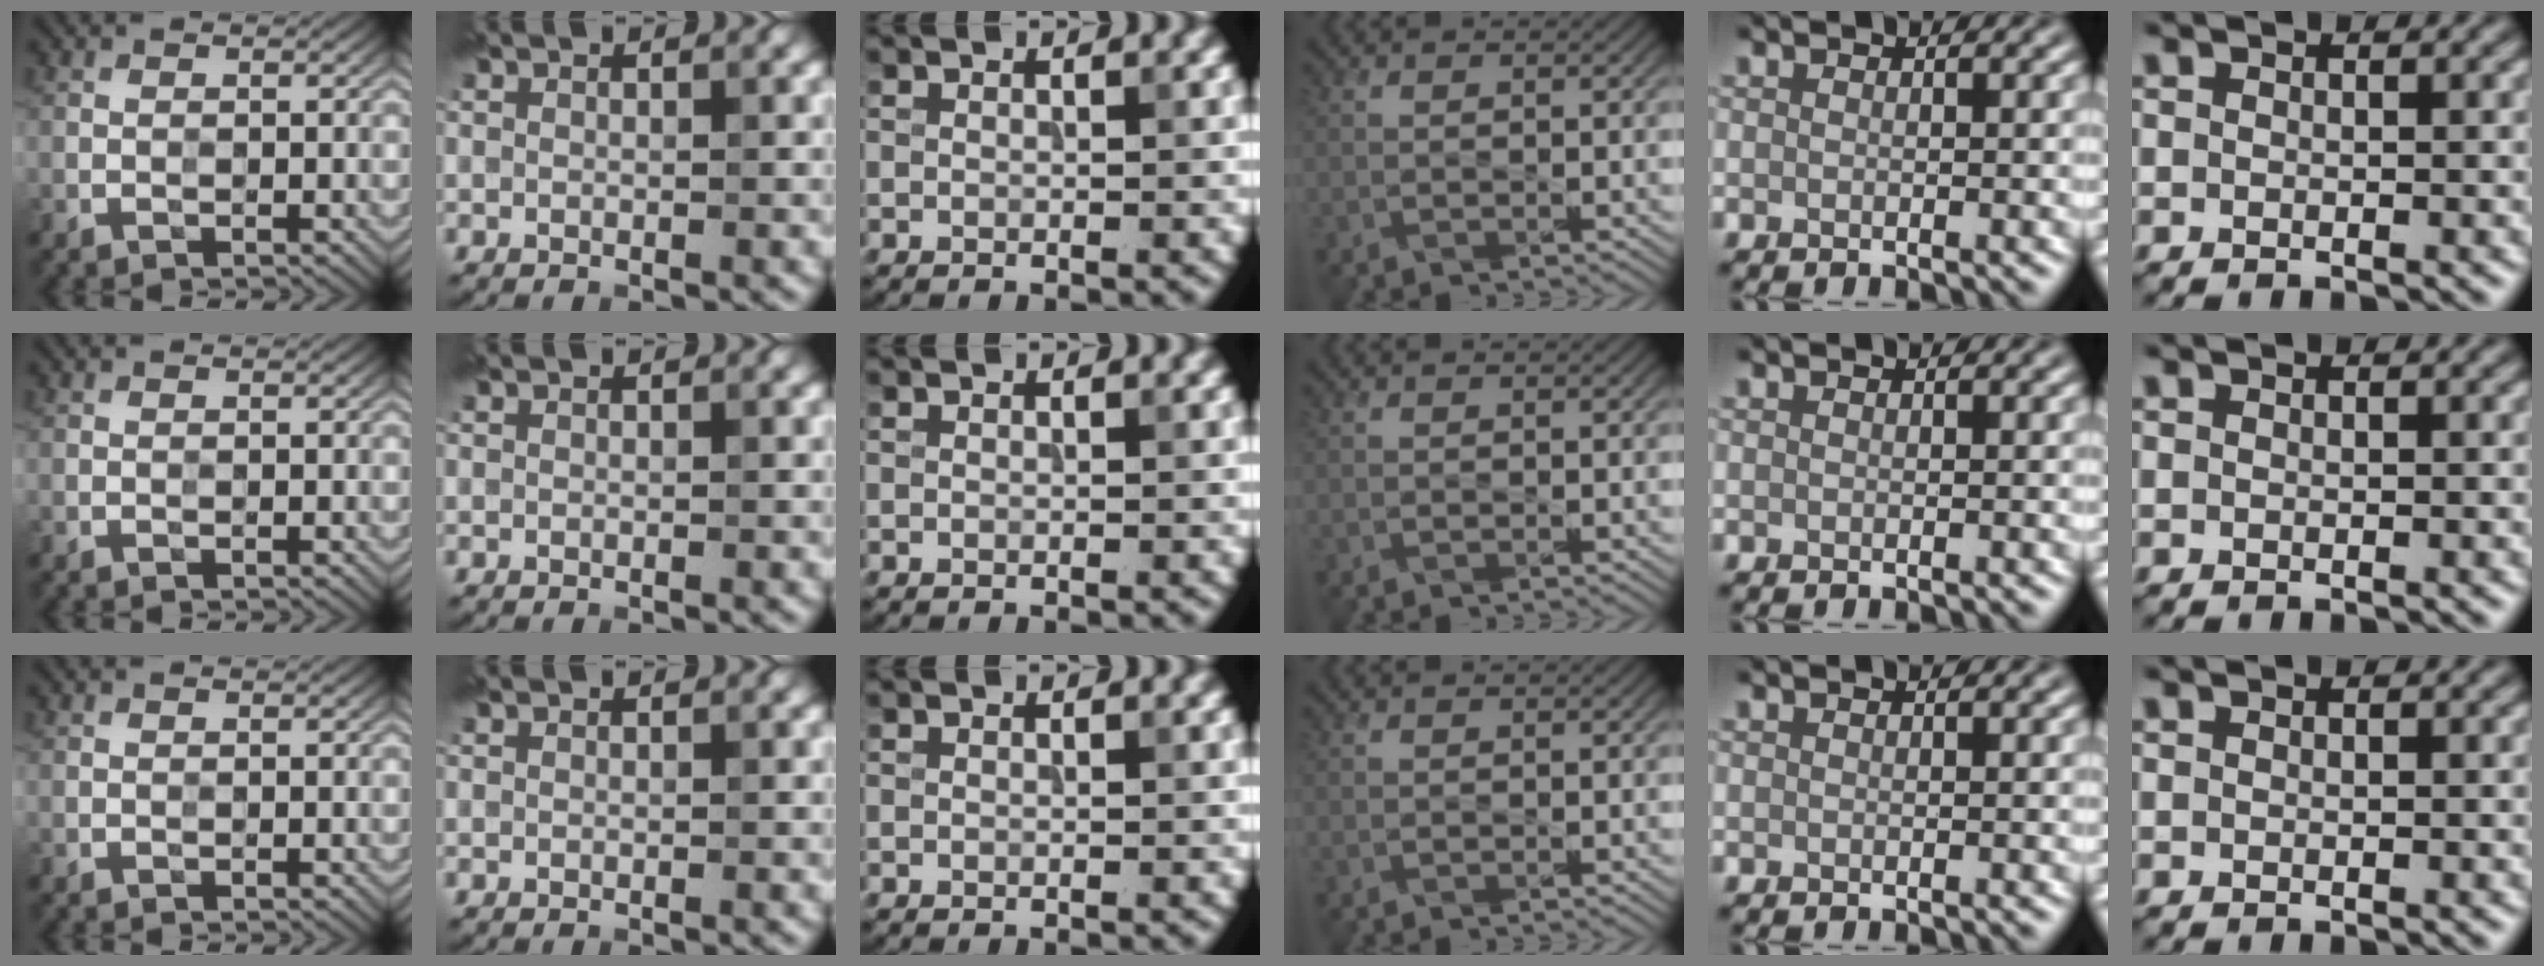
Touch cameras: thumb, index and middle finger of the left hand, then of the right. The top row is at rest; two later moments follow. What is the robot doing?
{"motion": "press", "object": "grip strengthener"}